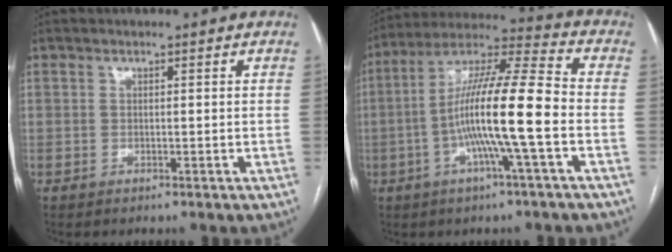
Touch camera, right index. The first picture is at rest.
{"total": 15.3, "force": [-3.2, 0.0, 14.9], "torque": [-0.271, 0.009, -0.068]}